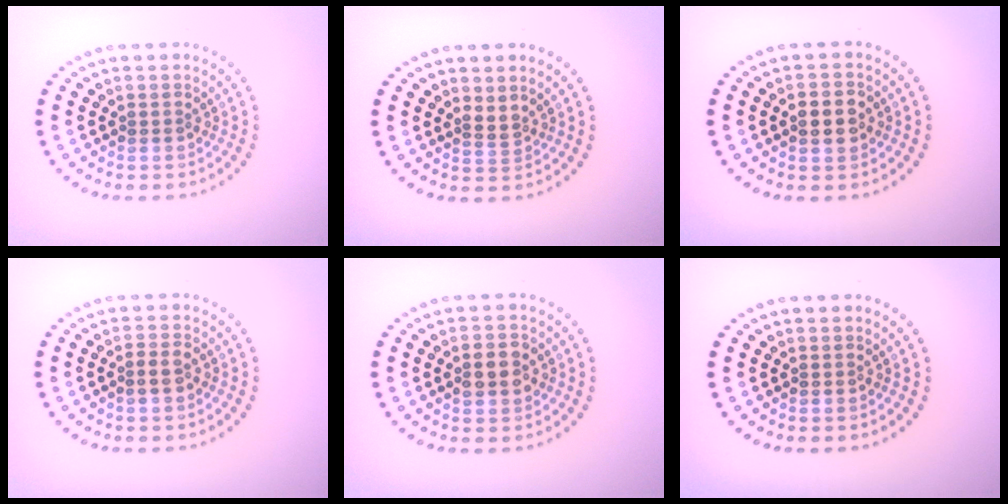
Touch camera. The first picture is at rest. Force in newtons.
{"total": 1.2, "press": 0.7, "slide": 1.0}
{"total": 2.3, "press": 2.3, "slide": 0.1}
{"total": 1.5, "press": 1.4, "slide": 0.4}
{"total": 2.7, "press": 2.7, "slide": 0.1}
{"total": 0.0}